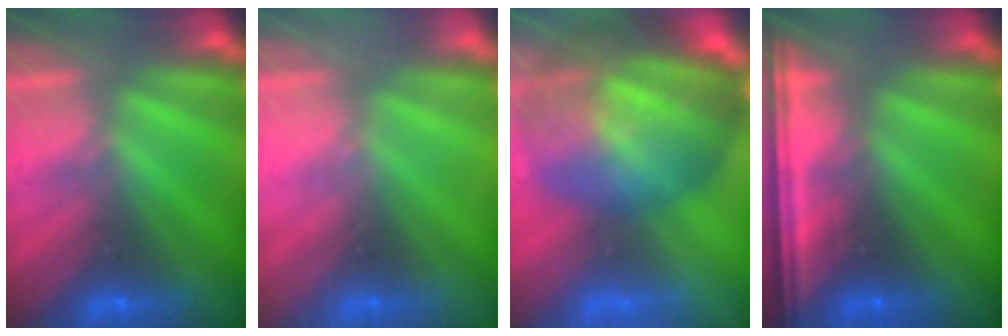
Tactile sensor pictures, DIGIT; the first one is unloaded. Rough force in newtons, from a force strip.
{"total": 1.8}
{"total": 11.3}
{"total": 7.0}